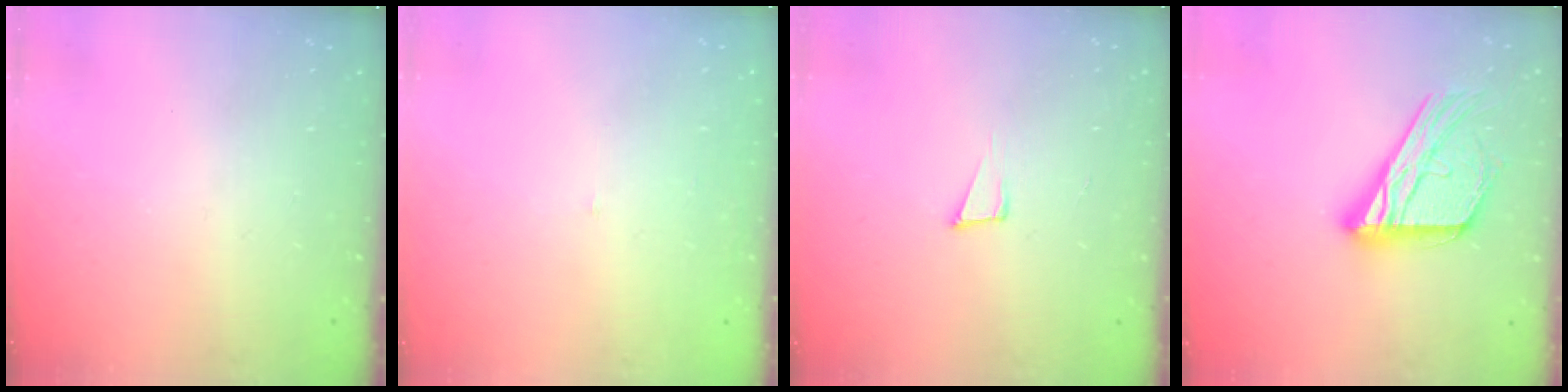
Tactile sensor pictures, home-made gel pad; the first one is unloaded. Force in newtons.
{"total": 2.0, "press": 2.0, "slide": 0.1}
{"total": 4.0, "press": 2.5, "slide": 3.1}
{"total": 20.4, "press": 20.4, "slide": 1.8}